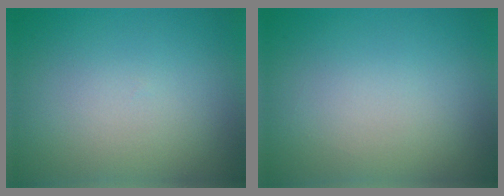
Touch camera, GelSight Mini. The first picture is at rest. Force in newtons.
{"total": 0.0}